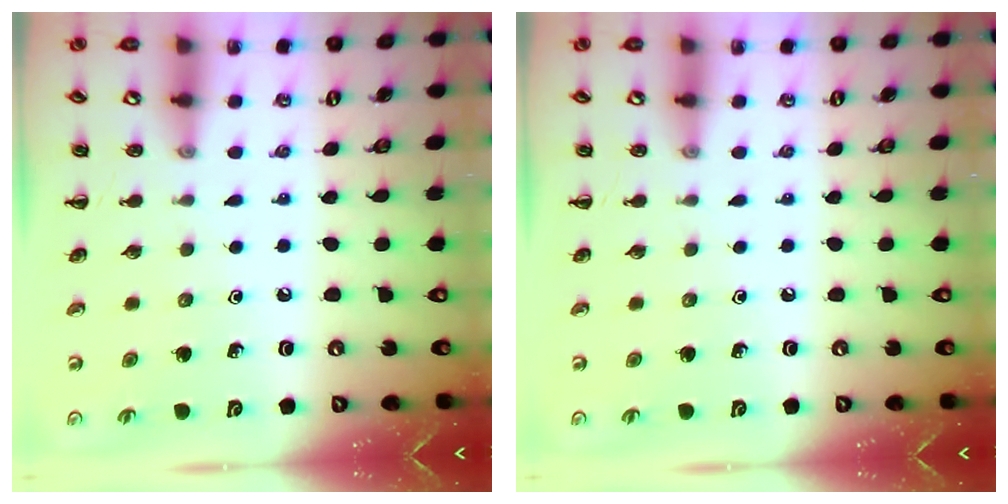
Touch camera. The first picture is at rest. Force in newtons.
{"total": 0.0}